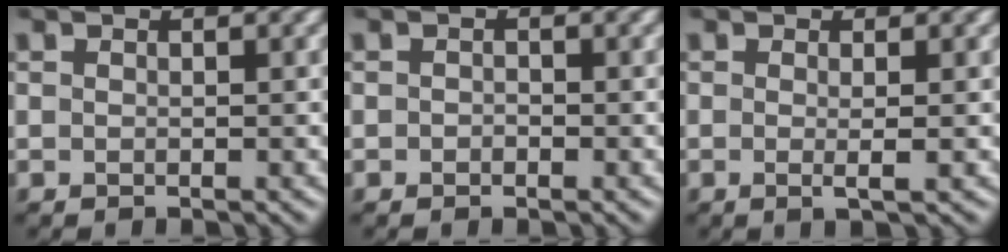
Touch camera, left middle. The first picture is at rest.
{"total": 0.7, "force": [-0.7, 0.2, 0.2], "torque": [-0.006, -0.003, -0.016]}
{"total": 1.4, "force": [-0.5, -0.5, 1.2], "torque": [-0.026, -0.002, -0.008]}